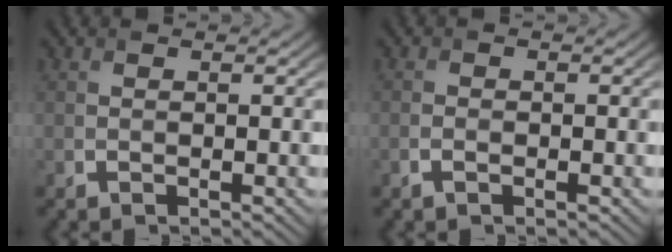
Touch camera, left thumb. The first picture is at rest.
{"total": 1.3, "force": [-0.6, 0.7, 1.0], "torque": [-0.019, -0.002, -0.011]}